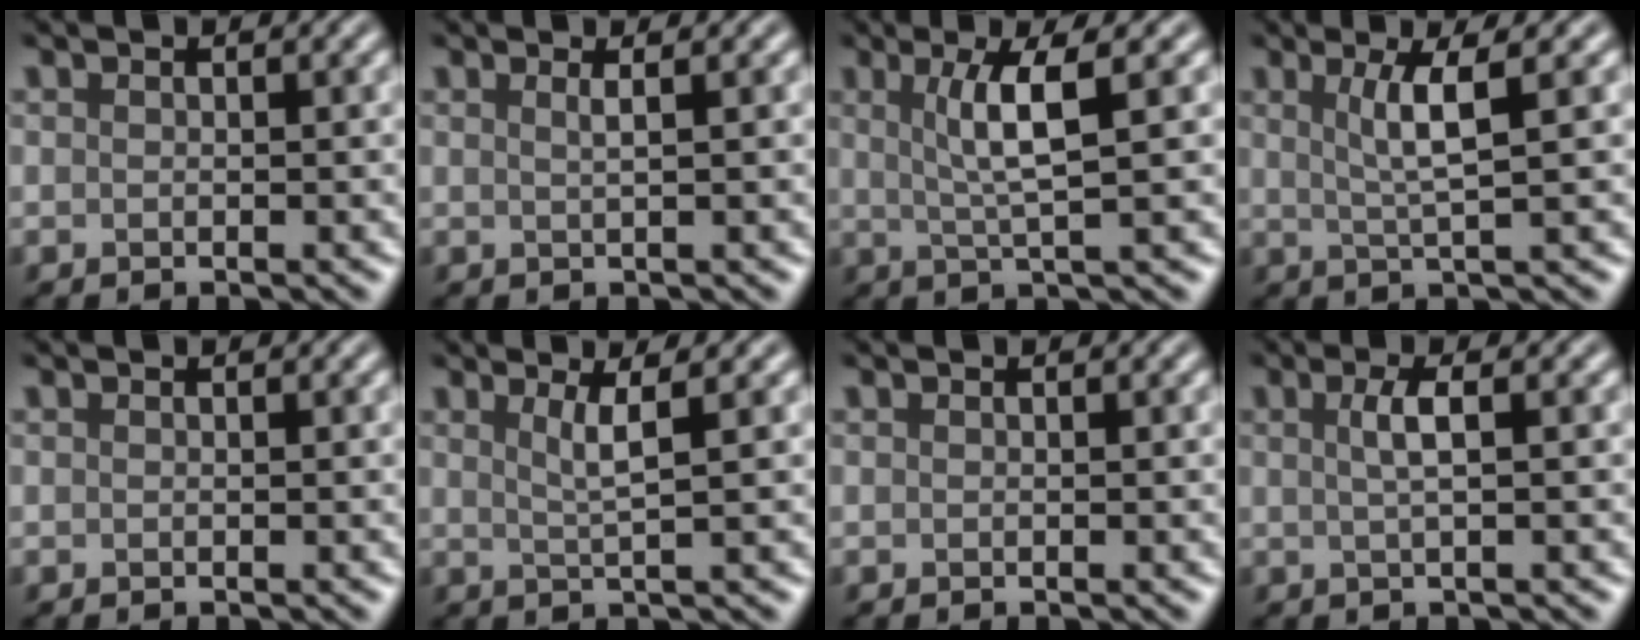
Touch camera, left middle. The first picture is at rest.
{"total": 1.3, "force": [0.5, 0.5, 1.1], "torque": [-0.011, 0.001, 0.000]}
{"total": 4.2, "force": [1.1, 0.6, 4.0], "torque": [-0.070, 0.001, 0.022]}
{"total": 3.5, "force": [1.0, 0.5, 3.3], "torque": [-0.055, 0.001, 0.021]}
{"total": 0.0}
{"total": 2.5, "force": [0.9, 0.5, 2.3], "torque": [-0.037, 0.001, 0.014]}
{"total": 0.0}
{"total": 2.2, "force": [0.4, 0.6, 2.1], "torque": [-0.037, 0.004, 0.004]}